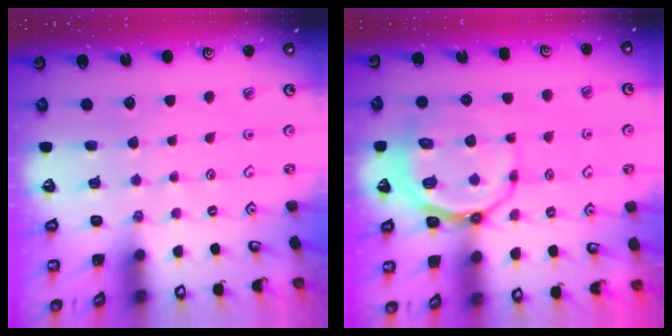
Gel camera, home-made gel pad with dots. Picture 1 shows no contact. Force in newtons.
{"total": 11.0, "press": 10.7, "slide": 2.6}